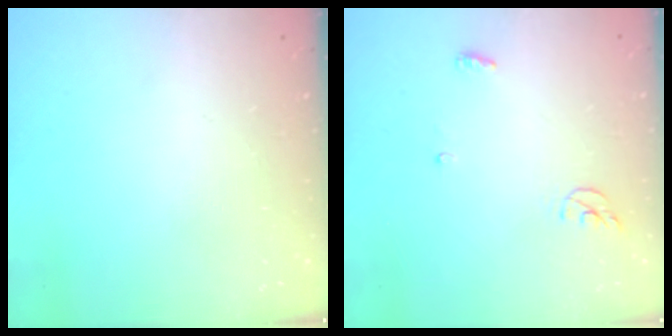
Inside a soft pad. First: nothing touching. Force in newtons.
{"total": 4.9, "press": 4.9, "slide": 0.2}